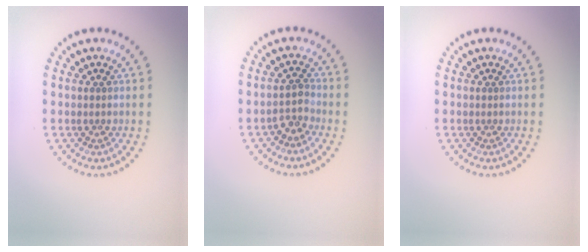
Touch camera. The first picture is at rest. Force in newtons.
{"total": 1.7, "press": 1.3, "slide": 1.1}
{"total": 0.0}